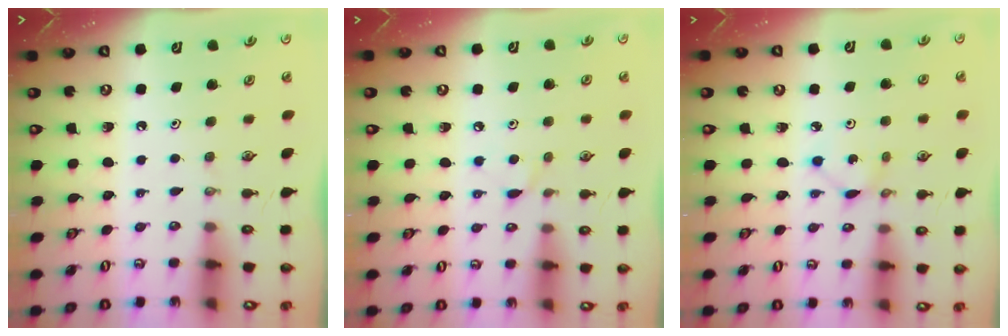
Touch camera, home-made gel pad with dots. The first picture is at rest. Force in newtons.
{"total": 4.0, "press": 4.0, "slide": 0.5}
{"total": 1.3, "press": 1.3, "slide": 0.1}